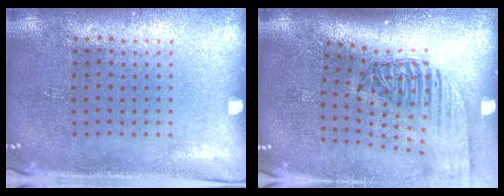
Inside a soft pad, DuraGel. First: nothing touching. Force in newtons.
{"total": 2.4, "press": 1.8, "slide": 1.7}